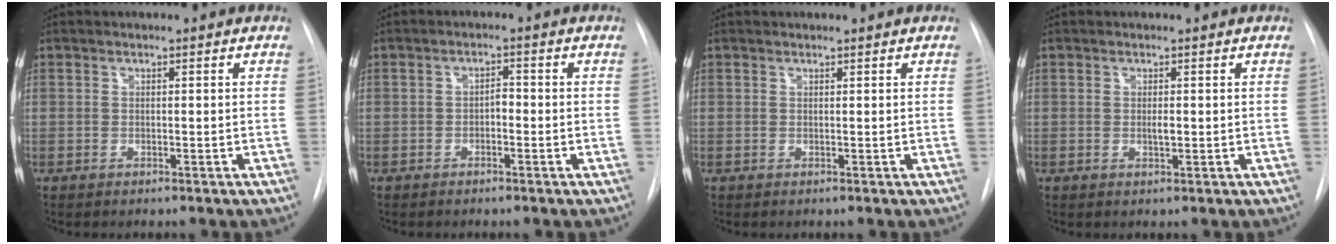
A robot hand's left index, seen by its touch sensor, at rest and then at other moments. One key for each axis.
{"total": 1.6, "fx": -0.6, "fy": 0.8, "fz": 1.3, "tx": -0.015, "ty": 0.006, "tz": -0.013}
{"total": 0.9, "fx": 0.9, "fy": 0.1, "fz": 0.1, "tx": -0.007, "ty": 0.009, "tz": 0.015}
{"total": 0.9, "fx": 0.1, "fy": 0.3, "fz": 0.8, "tx": -0.017, "ty": -0.003, "tz": 0.002}